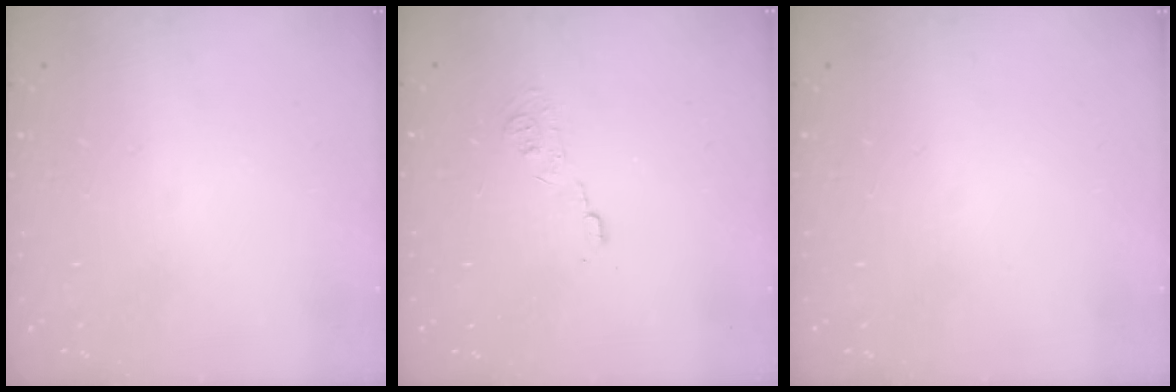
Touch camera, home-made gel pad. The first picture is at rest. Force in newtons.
{"total": 5.7, "press": 5.6, "slide": 0.5}
{"total": 0.0}